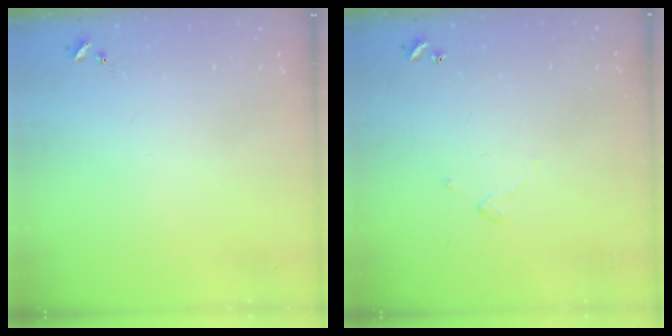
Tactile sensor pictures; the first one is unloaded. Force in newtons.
{"total": 3.2, "press": 3.2, "slide": 0.1}